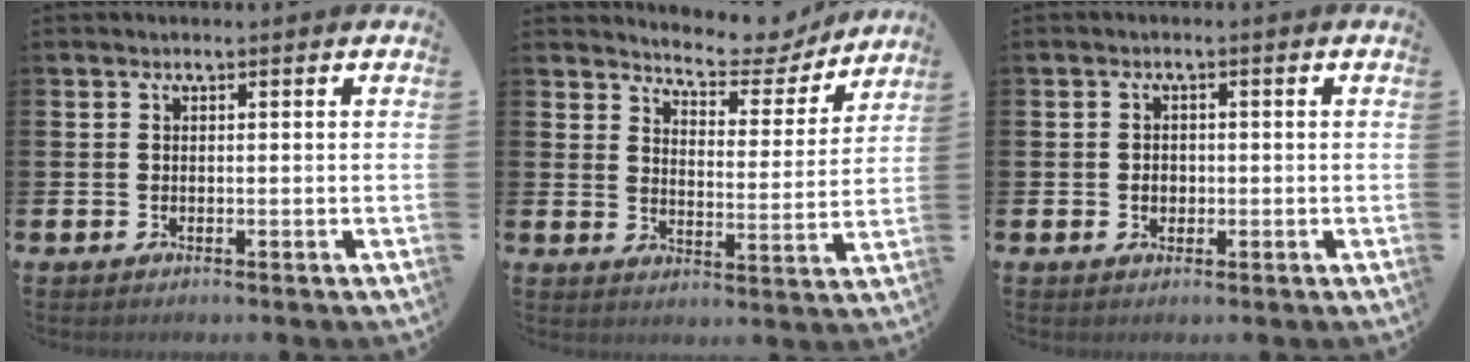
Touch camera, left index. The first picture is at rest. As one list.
[{"total": 6.4, "force": [6.2, 1.4, 1.0], "torque": [-0.034, -0.049, 0.105]}, {"total": 1.5, "force": [-0.1, 1.3, 0.7], "torque": [-0.005, 0.004, -0.007]}]